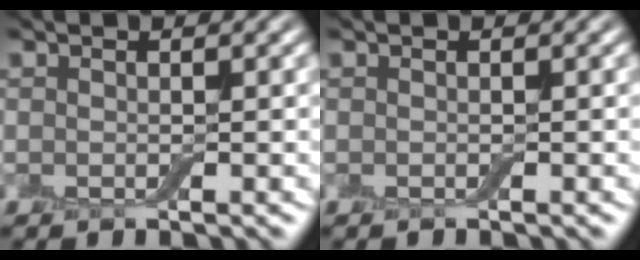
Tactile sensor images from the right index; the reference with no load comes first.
{"total": 0.0}